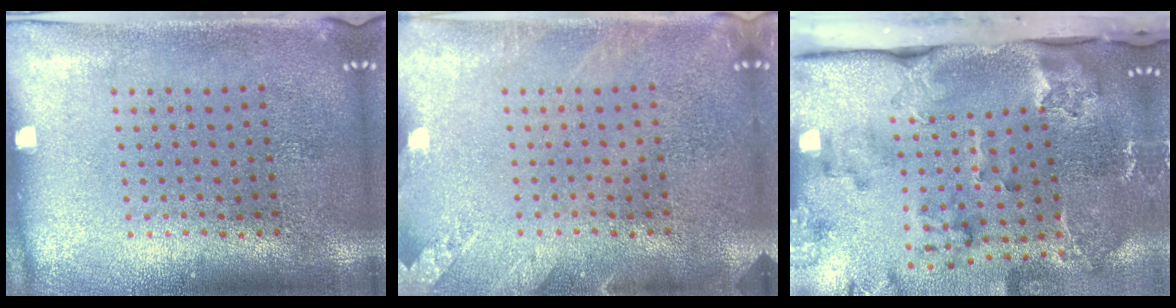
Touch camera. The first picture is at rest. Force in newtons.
{"total": 1.9, "press": 1.8, "slide": 0.2}
{"total": 3.6, "press": 2.6, "slide": 2.5}